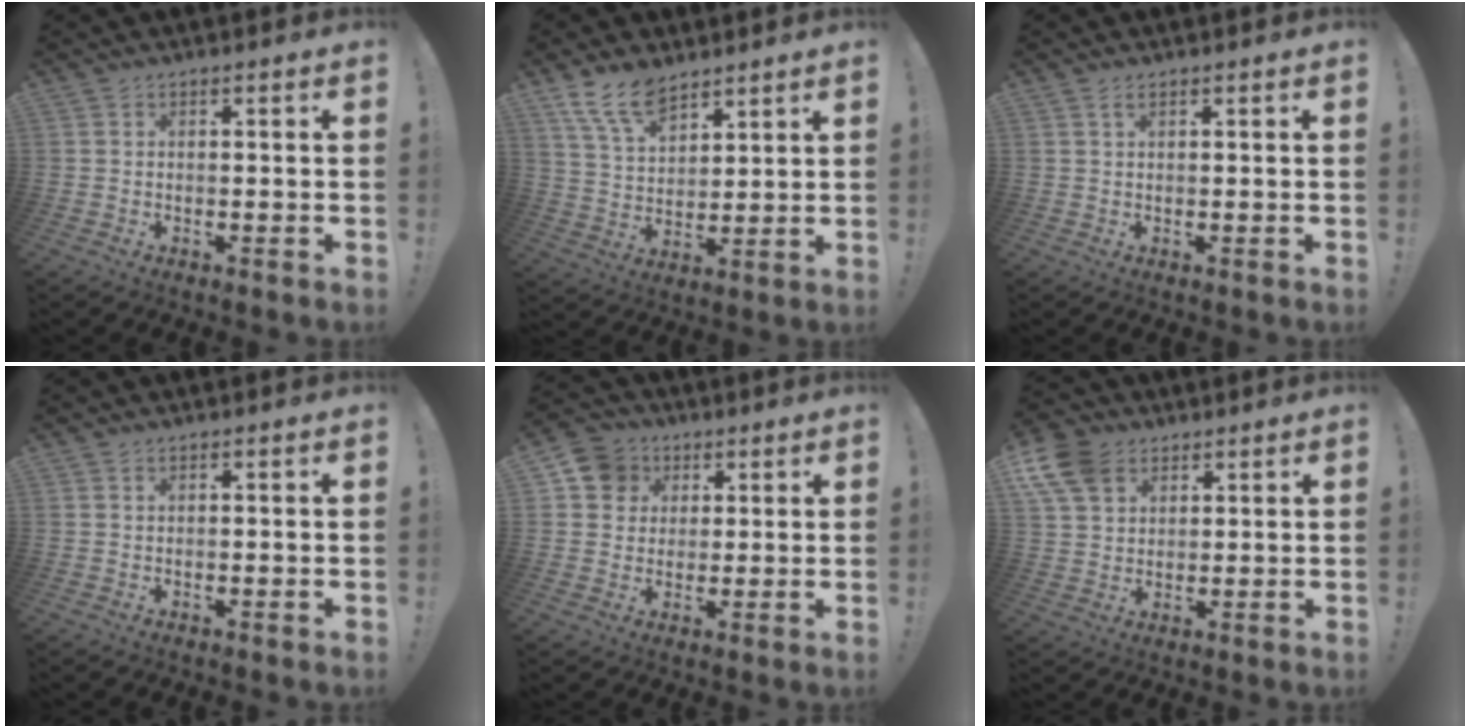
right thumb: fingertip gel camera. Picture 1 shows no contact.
{"total": 11.1, "force": [8.3, 5.2, 5.2], "torque": [-0.102, -0.042, 0.161]}
{"total": 1.4, "force": [0.8, 0.4, 1.1], "torque": [-0.016, -0.002, 0.013]}
{"total": 0.0}
{"total": 9.3, "force": [3.1, 8.3, 2.7], "torque": [-0.036, -0.008, 0.065]}
{"total": 10.9, "force": [5.3, 7.7, 5.5], "torque": [-0.113, -0.019, 0.105]}